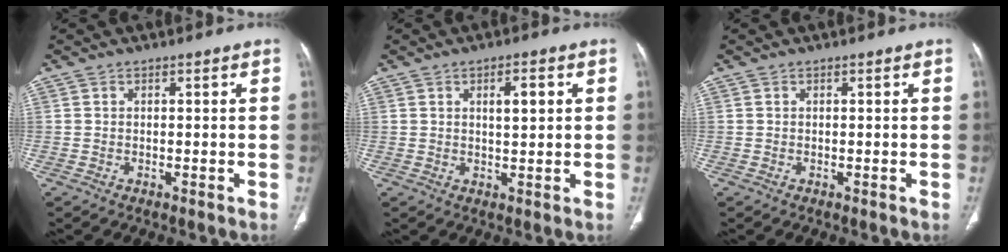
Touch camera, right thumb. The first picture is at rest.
{"total": 4.2, "force": [1.4, 1.5, 3.7], "torque": [-0.055, -0.005, 0.022]}
{"total": 0.0}